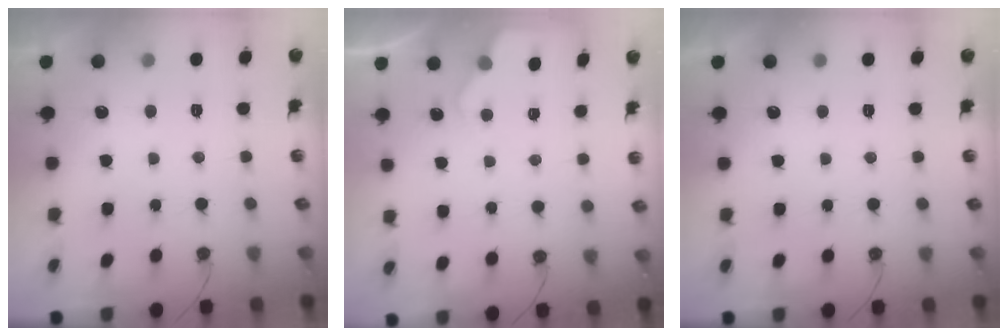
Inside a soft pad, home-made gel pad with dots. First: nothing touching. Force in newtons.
{"total": 3.0, "press": 3.0, "slide": 0.5}
{"total": 0.0}